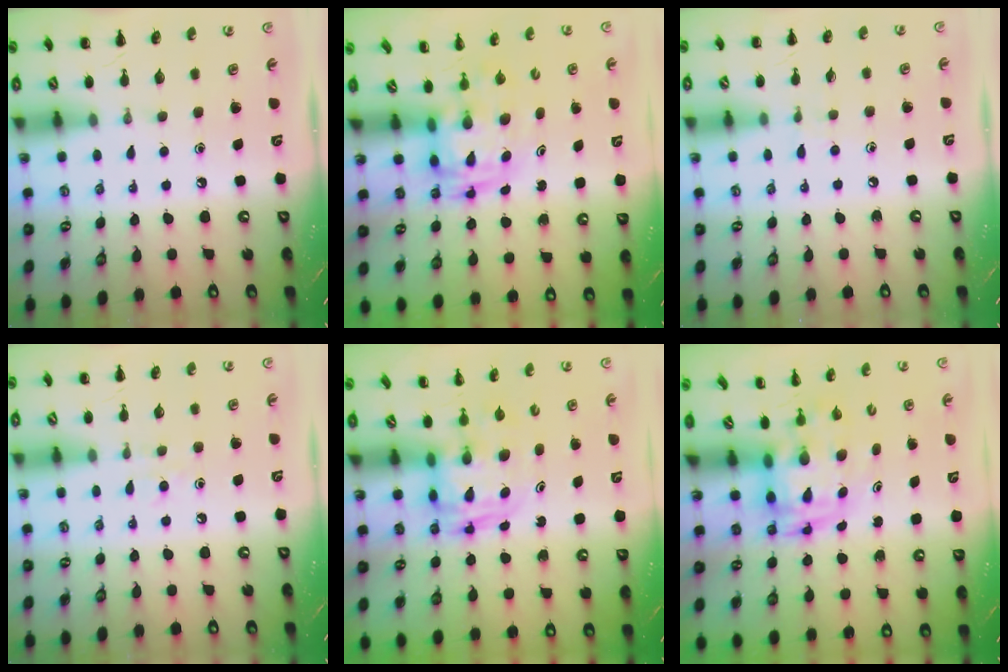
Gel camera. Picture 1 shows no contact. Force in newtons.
{"total": 2.9, "press": 2.9, "slide": 0.6}
{"total": 3.0, "press": 2.7, "slide": 1.2}
{"total": 2.9, "press": 2.7, "slide": 1.1}
{"total": 2.8, "press": 2.8, "slide": 0.2}
{"total": 3.7, "press": 3.6, "slide": 0.7}